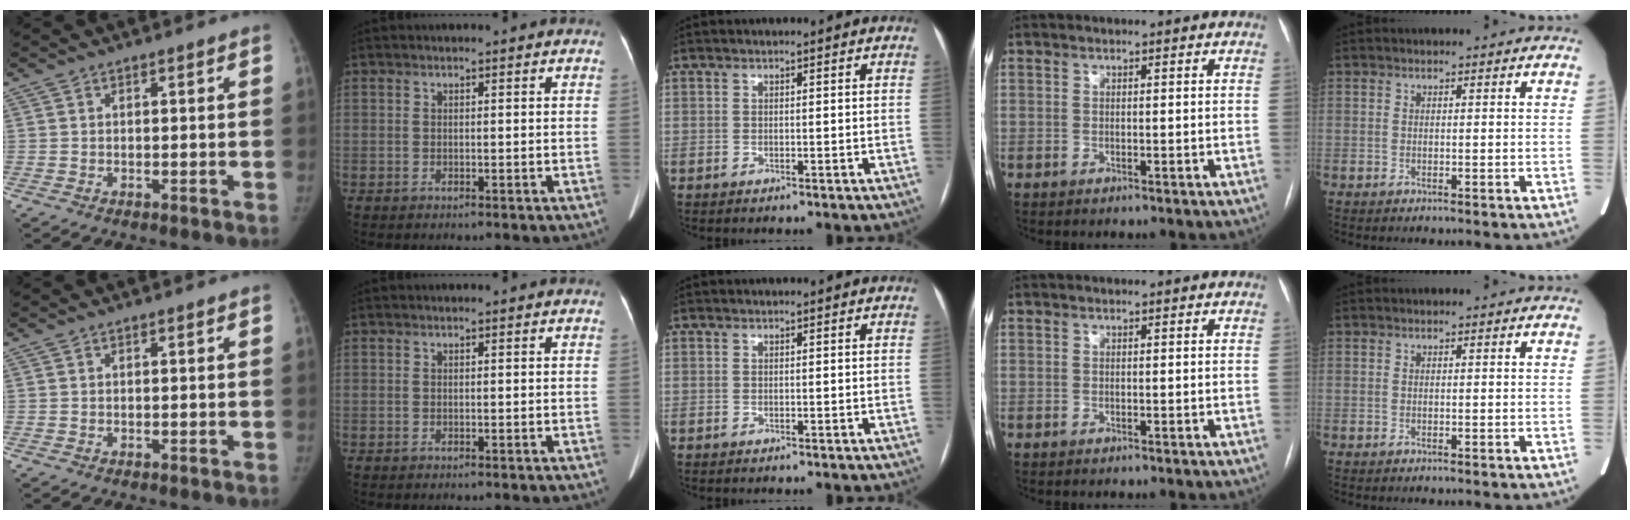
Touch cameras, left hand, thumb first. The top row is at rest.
{}